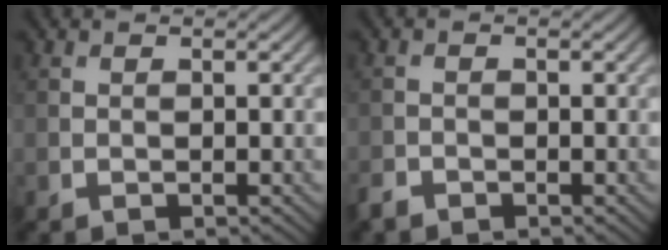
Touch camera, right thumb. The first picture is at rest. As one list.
[{"total": 1.4, "force": [-1.2, 0.7, 0.3], "torque": [-0.007, -0.002, -0.029]}]